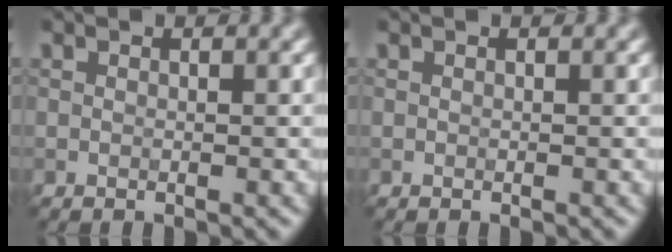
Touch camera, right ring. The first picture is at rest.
{"total": 0.0}